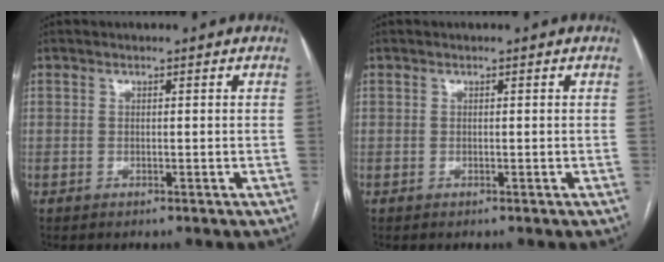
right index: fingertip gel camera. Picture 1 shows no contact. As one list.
[{"total": 0.0}]